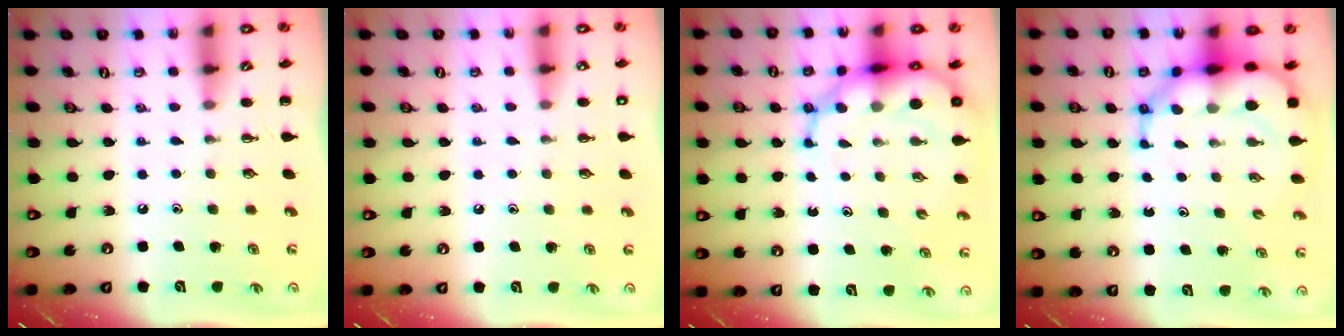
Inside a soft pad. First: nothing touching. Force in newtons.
{"total": 1.4, "press": 1.4, "slide": 0.1}
{"total": 11.6, "press": 11.2, "slide": 3.2}
{"total": 9.7, "press": 9.3, "slide": 2.7}